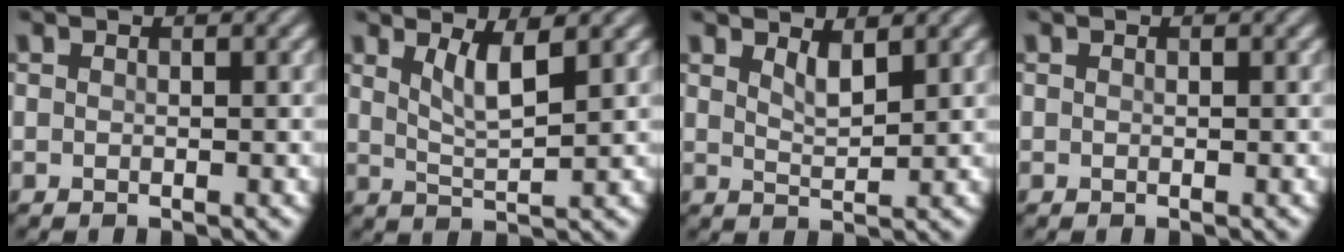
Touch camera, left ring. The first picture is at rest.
{"total": 3.0, "force": [1.6, 0.6, 2.4], "torque": [-0.044, -0.006, 0.034]}
{"total": 1.9, "force": [1.3, 0.4, 1.3], "torque": [-0.025, -0.004, 0.027]}
{"total": 0.0}